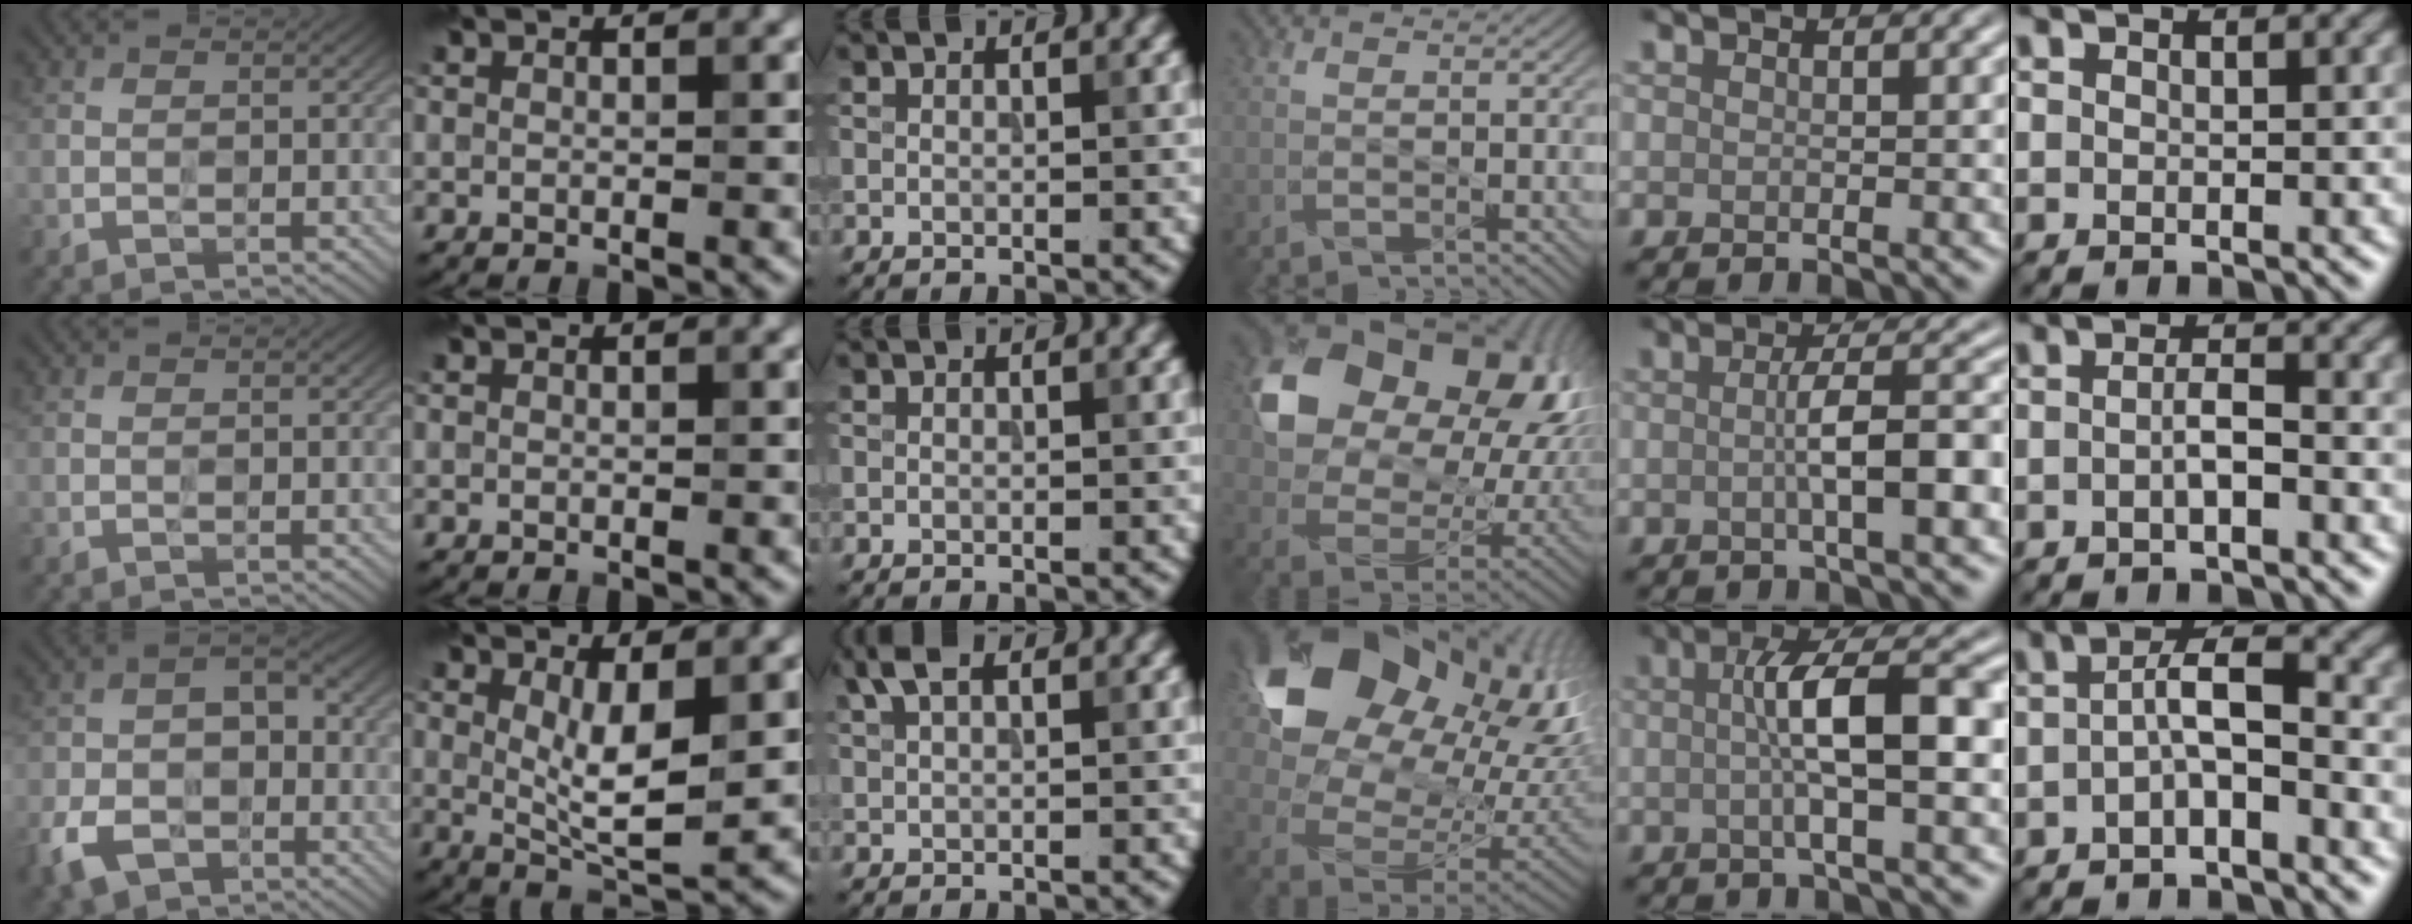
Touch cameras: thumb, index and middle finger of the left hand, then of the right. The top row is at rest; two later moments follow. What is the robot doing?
{"motion": "wipe", "object": "glasses"}